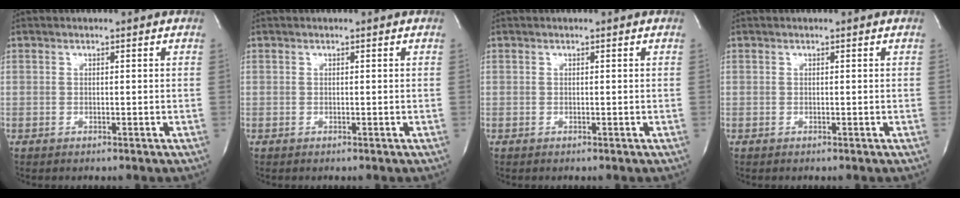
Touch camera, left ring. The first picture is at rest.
{"total": 0.0}
{"total": 0.0}
{"total": 0.0}